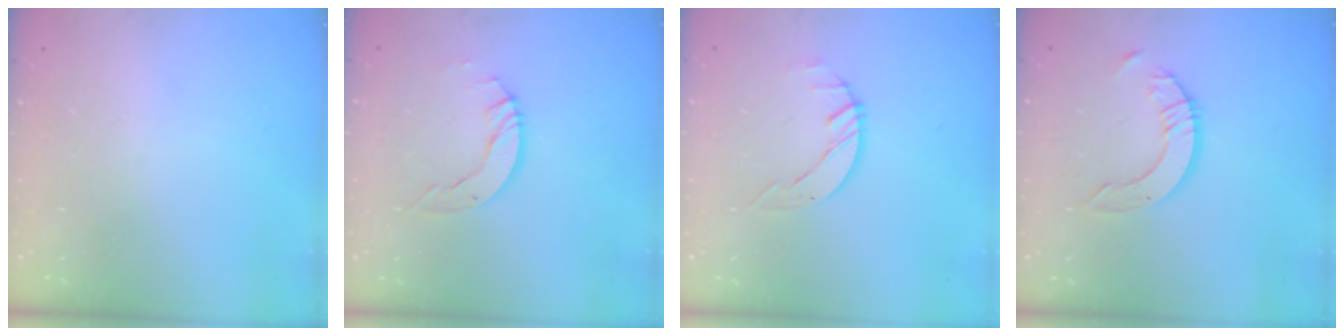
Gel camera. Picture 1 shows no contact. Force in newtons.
{"total": 4.9, "press": 4.9, "slide": 0.1}
{"total": 2.6, "press": 2.6, "slide": 0.3}
{"total": 6.1, "press": 6.1, "slide": 0.6}